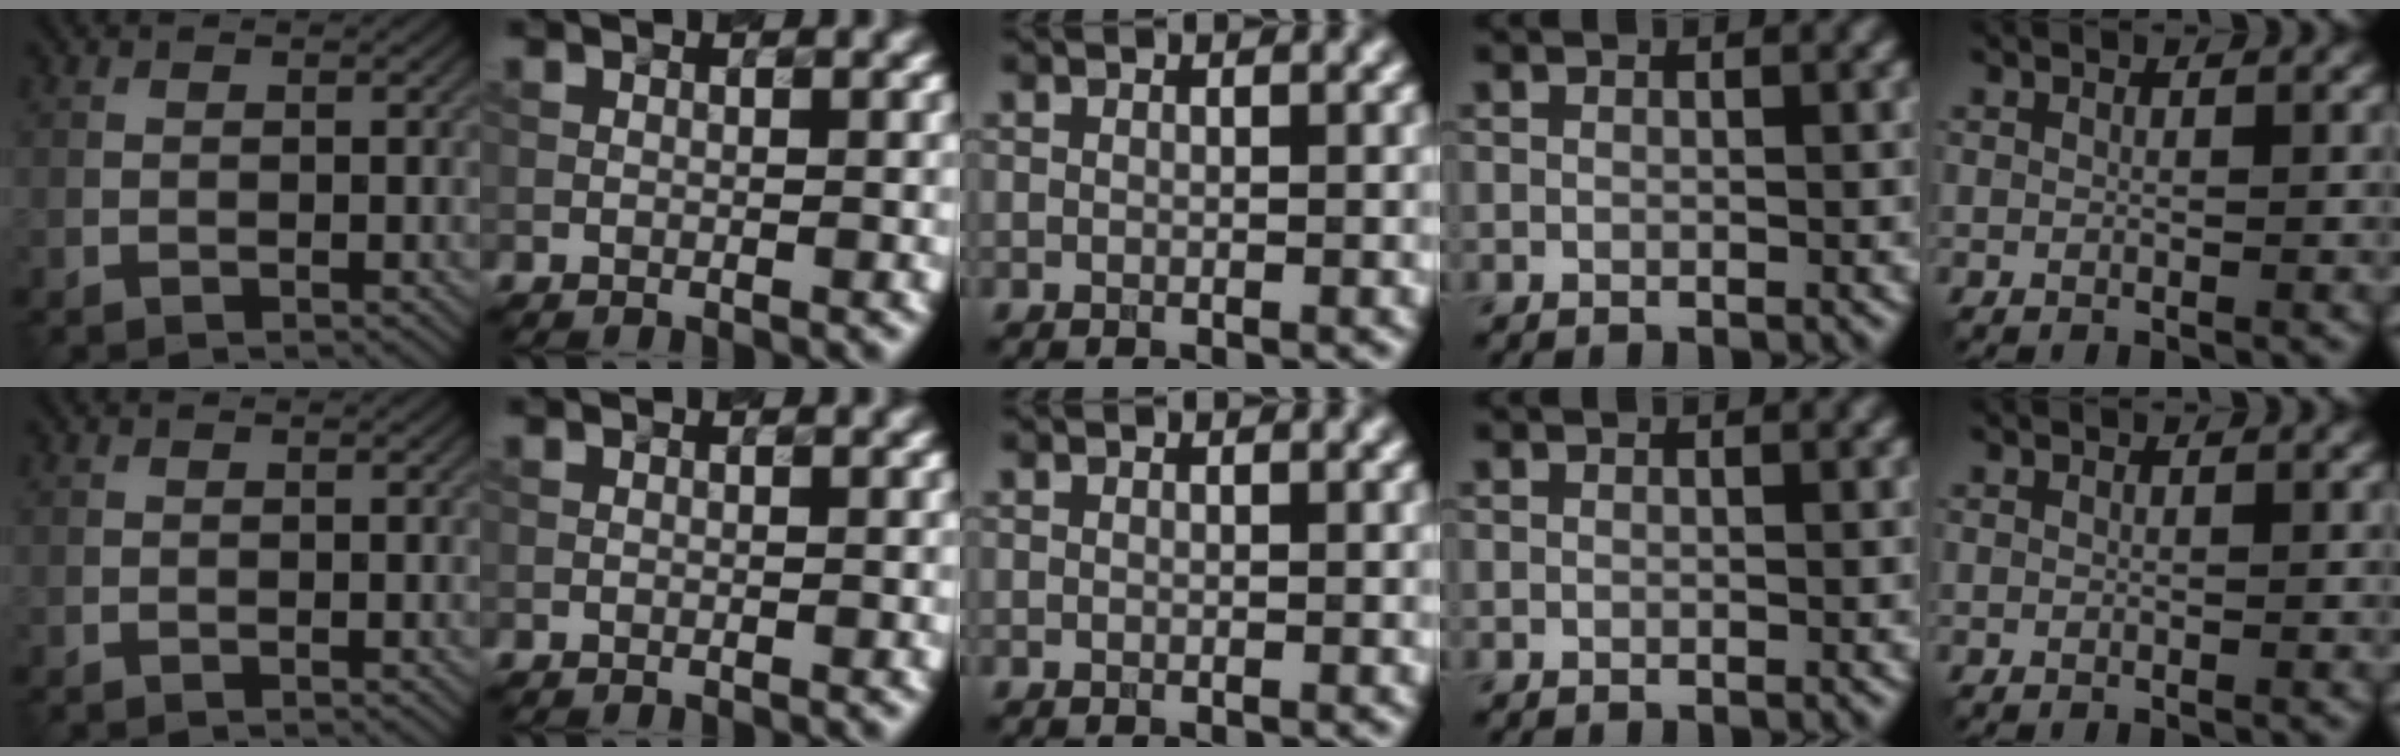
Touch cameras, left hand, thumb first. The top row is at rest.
{}